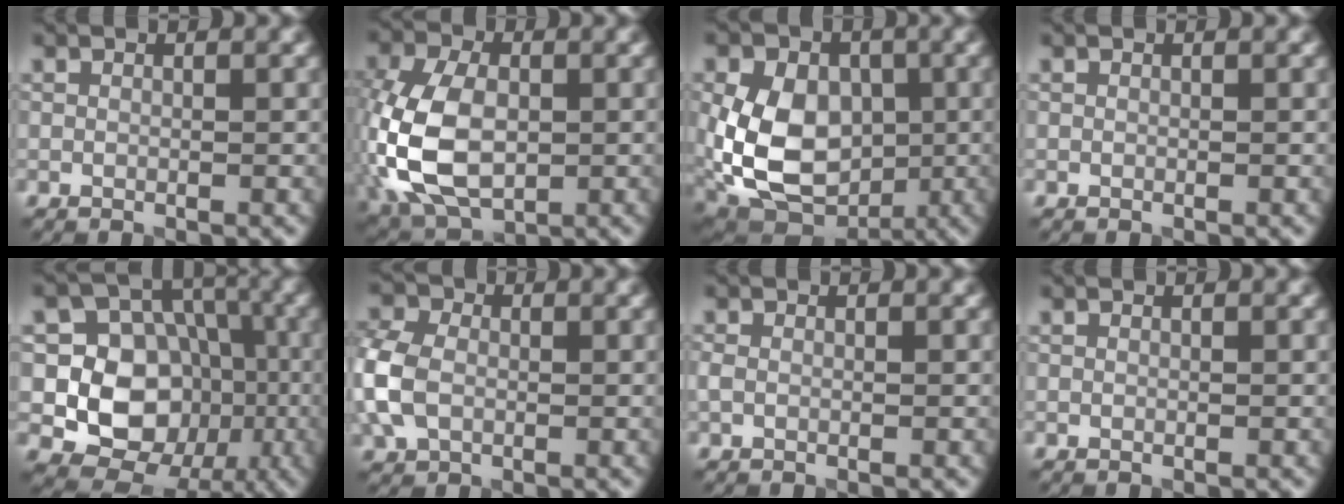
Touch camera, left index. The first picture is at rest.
{"total": 11.0, "force": [-1.7, 7.0, 8.4], "torque": [-0.204, -0.004, -0.041]}
{"total": 11.8, "force": [-0.4, 8.6, 8.1], "torque": [-0.161, -0.014, -0.005]}
{"total": 0.0}
{"total": 10.9, "force": [-1.4, 9.6, 5.1], "torque": [-0.077, -0.001, -0.051]}
{"total": 6.8, "force": [-0.8, 5.0, 4.5], "torque": [-0.128, 0.005, -0.021]}
{"total": 0.9, "force": [-0.2, 0.6, 0.6], "torque": [-0.017, 0.000, -0.007]}
{"total": 0.0}